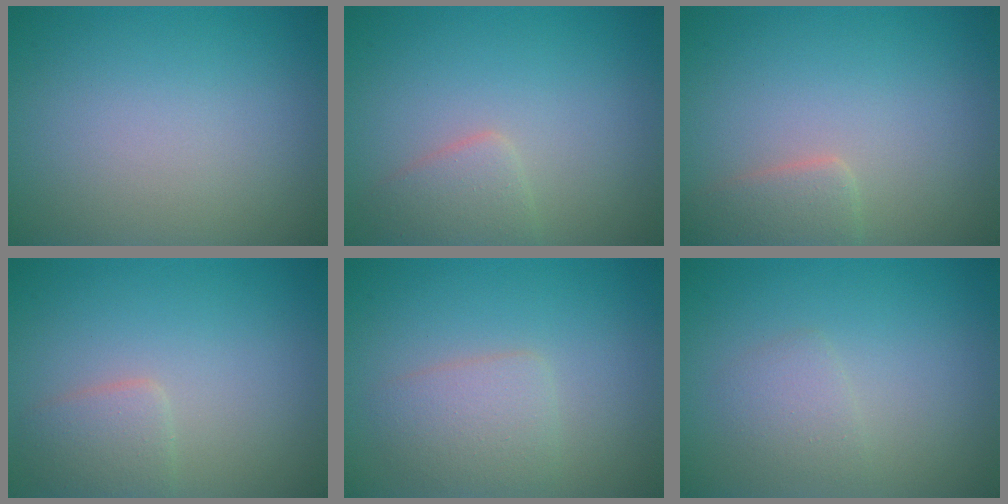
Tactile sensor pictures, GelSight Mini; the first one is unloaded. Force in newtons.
{"total": 2.2, "press": 2.2, "slide": 0.1}
{"total": 2.4, "press": 2.4, "slide": 0.1}
{"total": 2.1, "press": 2.1, "slide": 0.1}
{"total": 2.5, "press": 2.5, "slide": 0.0}
{"total": 1.5, "press": 1.5, "slide": 0.2}